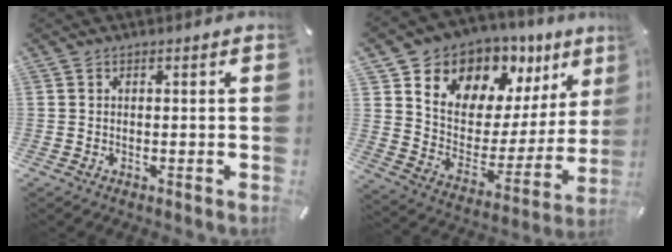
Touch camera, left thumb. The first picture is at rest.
{"total": 10.9, "force": [8.6, 6.7, 0.1], "torque": [-0.011, -0.106, 0.152]}